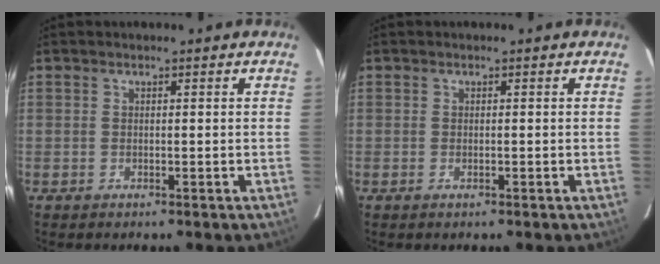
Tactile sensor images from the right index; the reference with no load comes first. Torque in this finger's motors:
{"motor_torque": [0.11, 0.00, 0.07, 0.00]}